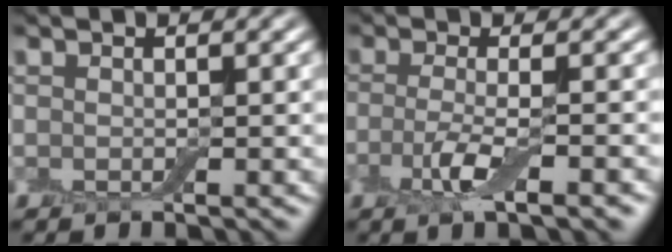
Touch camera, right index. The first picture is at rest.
{"total": 3.9, "force": [-1.4, 0.9, 3.5], "torque": [-0.074, -0.007, -0.029]}